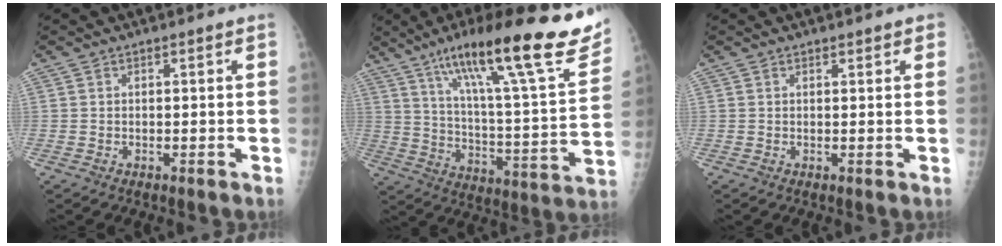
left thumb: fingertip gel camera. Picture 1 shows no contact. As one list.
[{"total": 29.9, "force": [18.8, 5.1, 22.6], "torque": [-0.326, -0.043, 0.290]}, {"total": 1.3, "force": [0.9, 0.6, 0.6], "torque": [0.002, -0.003, 0.008]}]